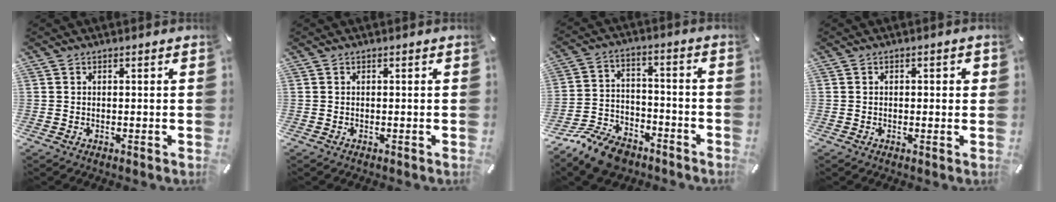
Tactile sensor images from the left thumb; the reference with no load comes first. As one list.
[{"total": 0.0}, {"total": 12.1, "force": [-9.1, 6.2, 4.9], "torque": [-0.080, 0.065, -0.167]}, {"total": 1.4, "force": [-0.2, 0.8, 1.2], "torque": [-0.022, 0.006, -0.005]}]